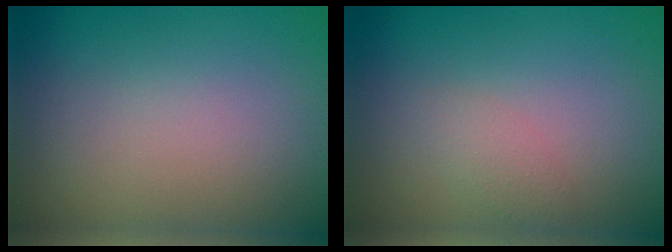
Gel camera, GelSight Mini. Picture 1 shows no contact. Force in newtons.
{"total": 1.5, "press": 1.5, "slide": 0.0}